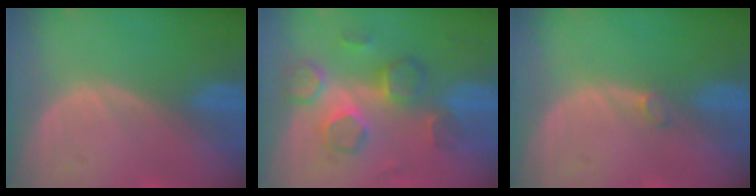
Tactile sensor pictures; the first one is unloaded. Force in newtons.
{"total": 8.8, "press": 7.6, "slide": 4.4}
{"total": 0.9, "press": 0.9, "slide": 0.3}